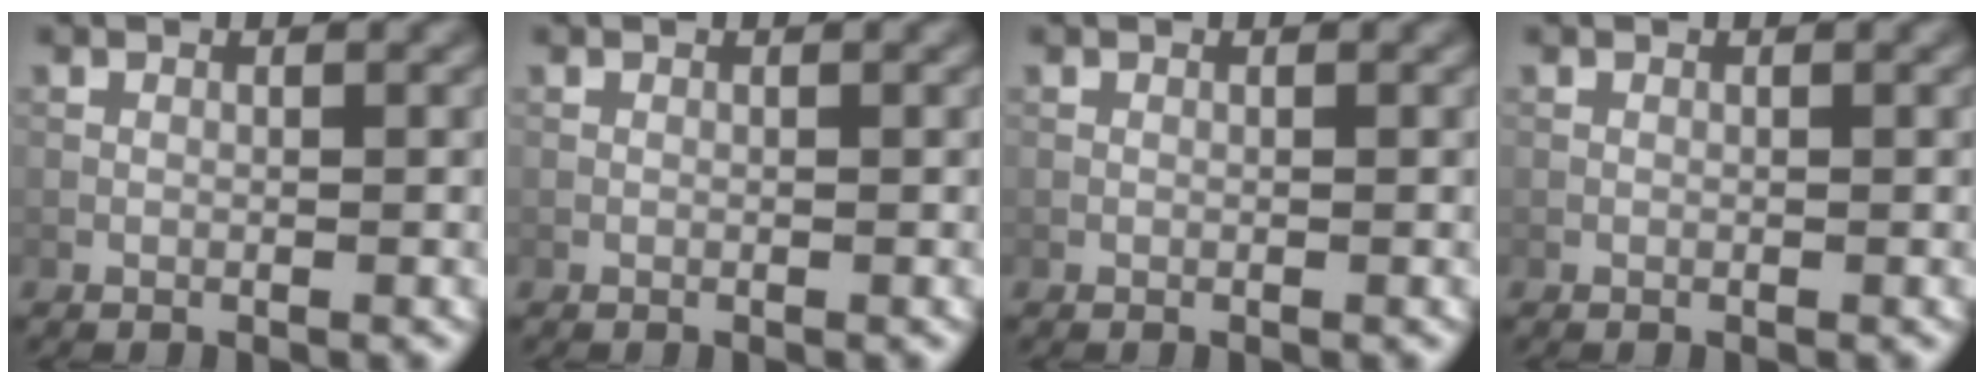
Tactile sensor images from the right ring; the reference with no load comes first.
{"total": 0.0}
{"total": 0.0}
{"total": 0.0}